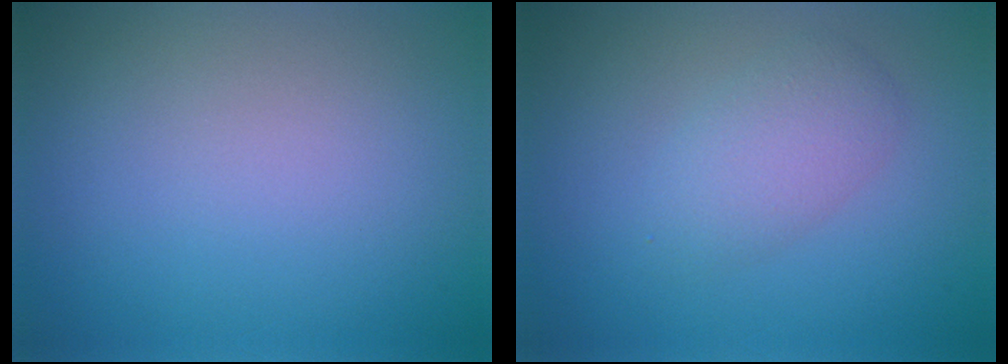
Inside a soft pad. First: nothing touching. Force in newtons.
{"total": 2.7, "press": 2.7, "slide": 0.1}